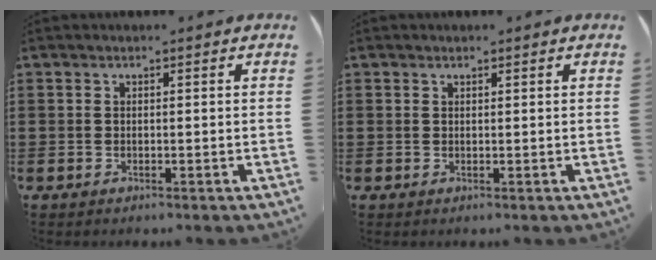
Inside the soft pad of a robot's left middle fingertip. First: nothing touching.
{"total": 0.5, "force": [0.4, 0.2, 0.2], "torque": [-0.005, -0.001, 0.010]}